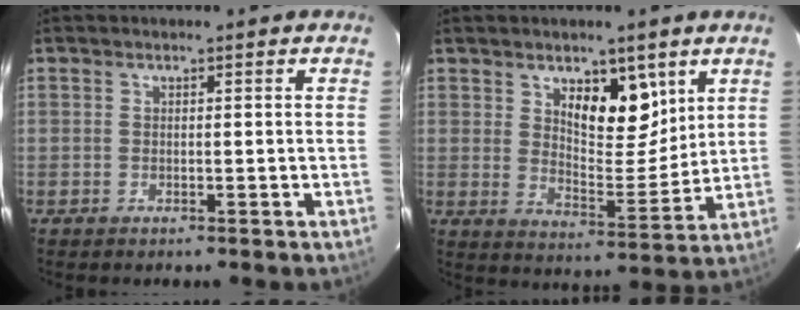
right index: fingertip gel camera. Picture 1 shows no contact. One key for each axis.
{"total": 9.2, "fx": 4.9, "fy": 3.9, "fz": 6.7, "tx": -0.102, "ty": -0.009, "tz": 0.087}